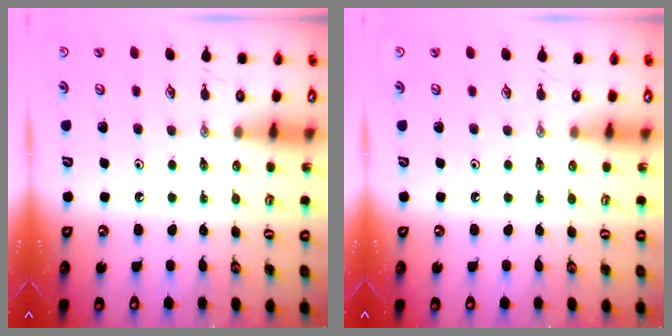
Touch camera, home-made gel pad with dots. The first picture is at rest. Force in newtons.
{"total": 0.0}